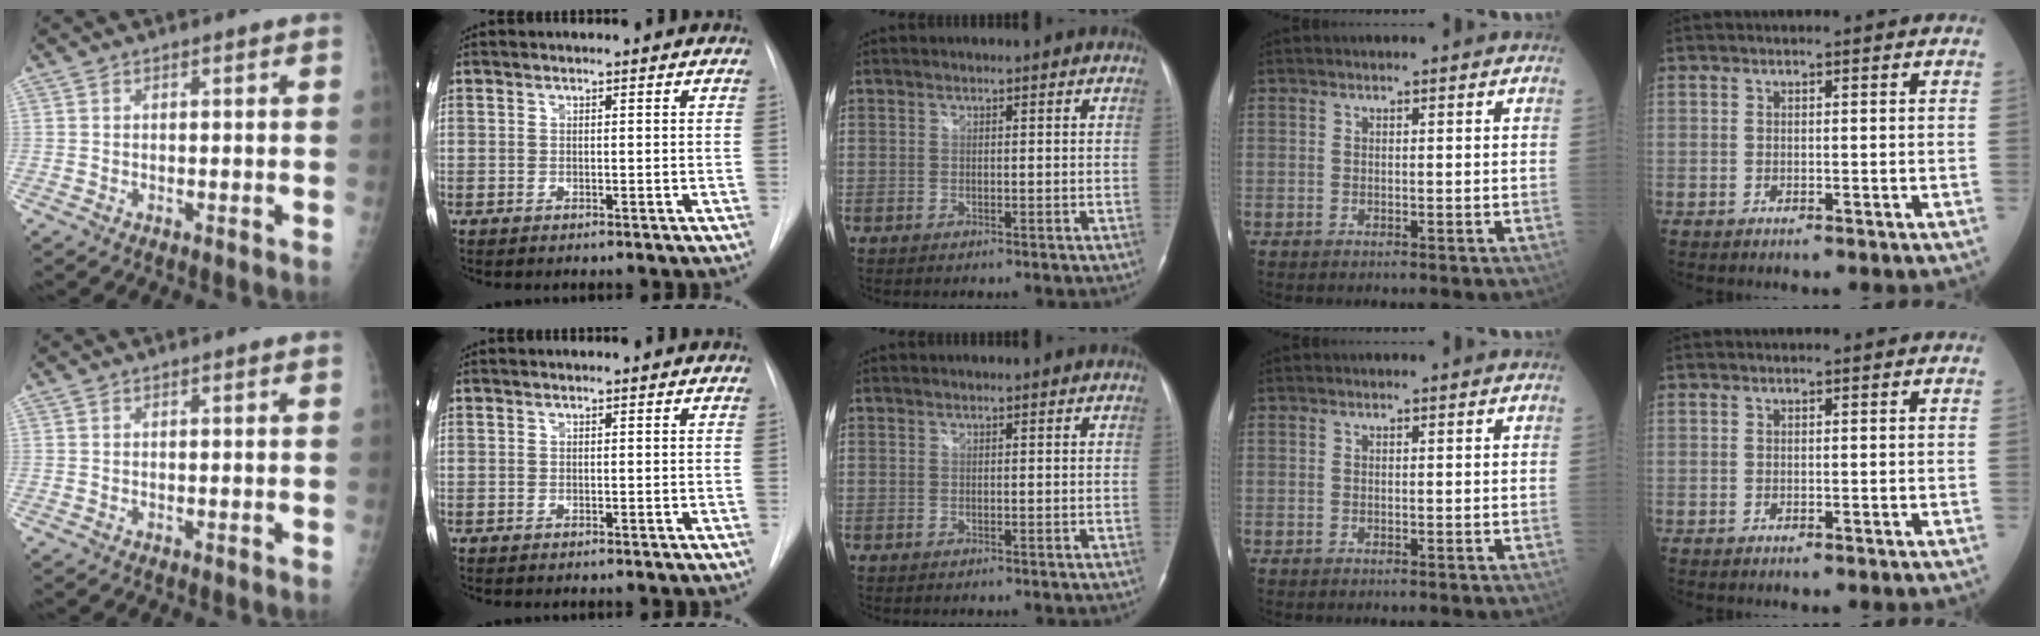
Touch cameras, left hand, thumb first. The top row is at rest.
{}